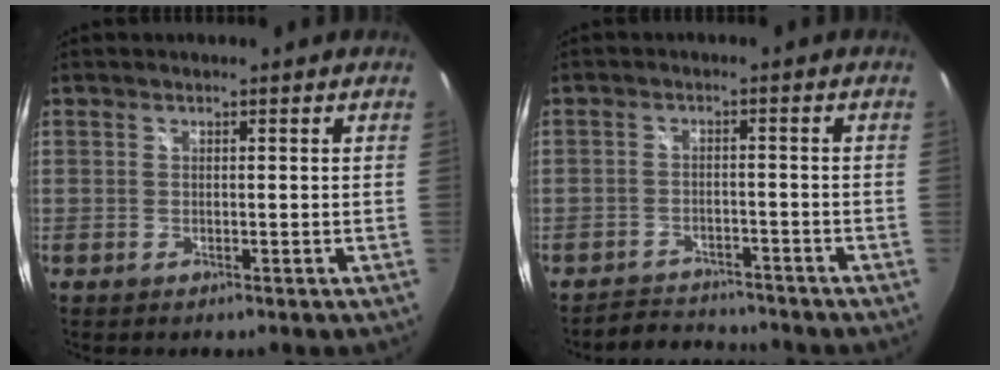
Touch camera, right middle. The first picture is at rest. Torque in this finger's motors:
{"motor_torque": [0.01, -0.44, -0.13, -0.11]}